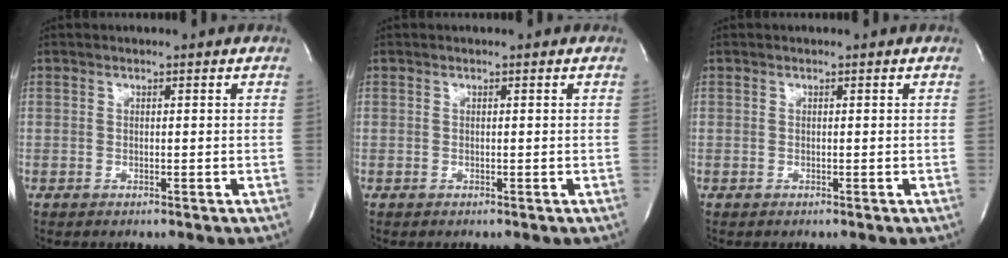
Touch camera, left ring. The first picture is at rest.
{"total": 0.0}
{"total": 0.0}